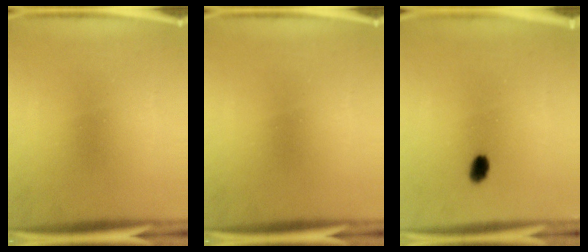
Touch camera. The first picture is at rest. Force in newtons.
{"total": 0.0}
{"total": 2.5}